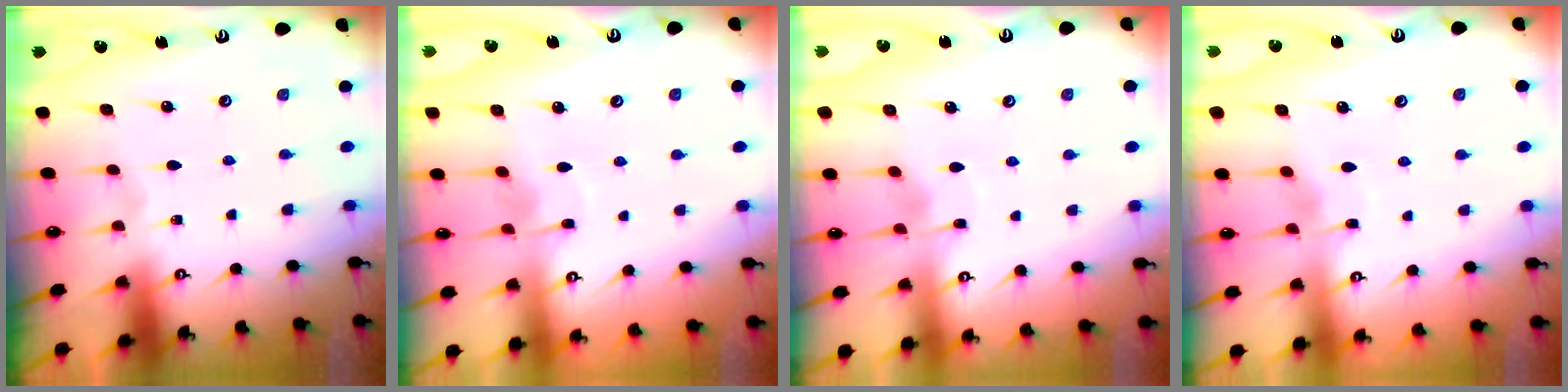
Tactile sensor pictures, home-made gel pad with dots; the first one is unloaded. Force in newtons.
{"total": 2.8, "press": 2.8, "slide": 0.3}
{"total": 3.1, "press": 3.1, "slide": 0.5}
{"total": 2.9, "press": 2.9, "slide": 0.3}